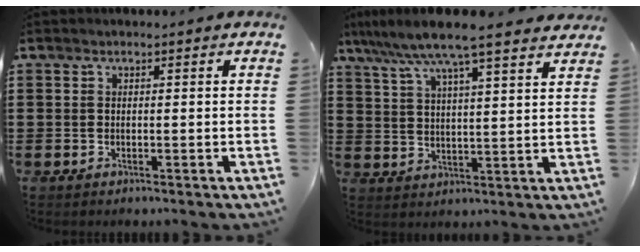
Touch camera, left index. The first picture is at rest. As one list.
[{"total": 8.0, "force": [6.7, 0.2, 4.3], "torque": [-0.106, -0.025, 0.116]}]